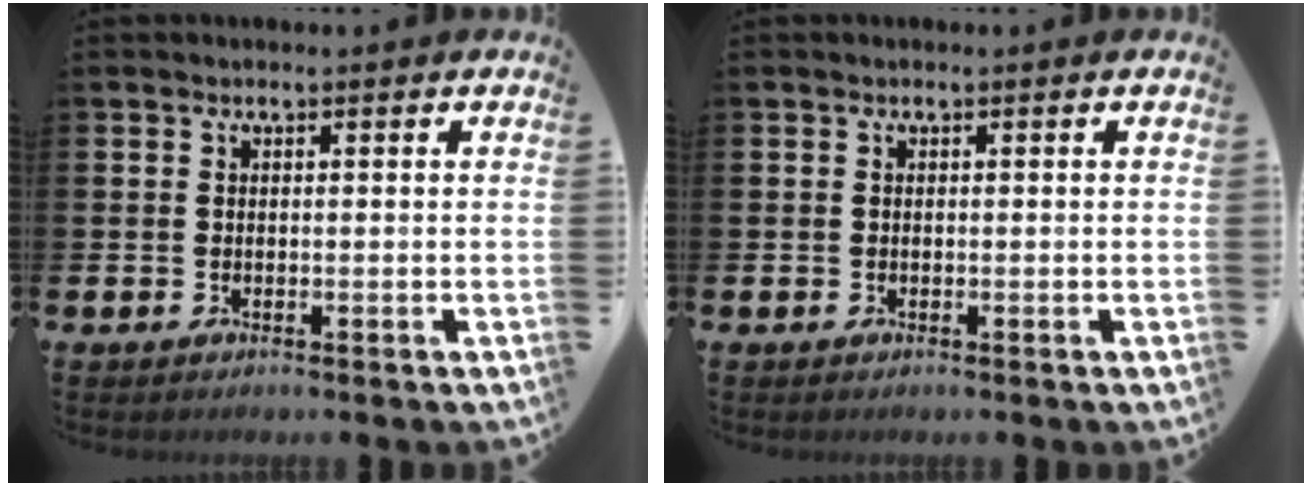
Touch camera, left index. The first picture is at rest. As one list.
[{"total": 0.0}]